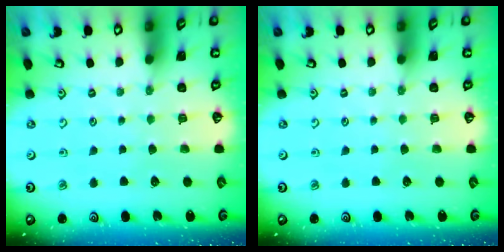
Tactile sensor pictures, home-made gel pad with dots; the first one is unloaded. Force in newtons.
{"total": 0.0}